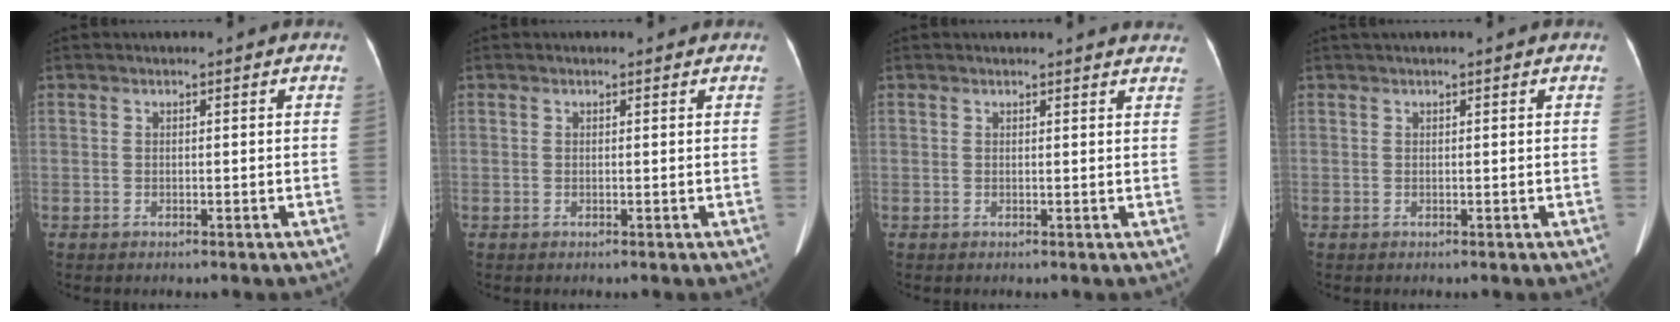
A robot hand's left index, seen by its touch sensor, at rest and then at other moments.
{"total": 0.0}
{"total": 6.1, "force": [5.9, 0.6, 1.2], "torque": [-0.004, -0.002, 0.042]}
{"total": 1.1, "force": [0.8, -0.2, 0.6], "torque": [-0.009, 0.021, 0.021]}